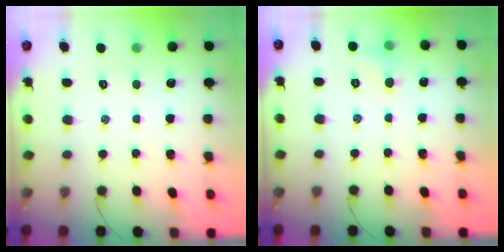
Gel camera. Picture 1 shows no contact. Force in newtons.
{"total": 4.6, "press": 4.3, "slide": 1.5}